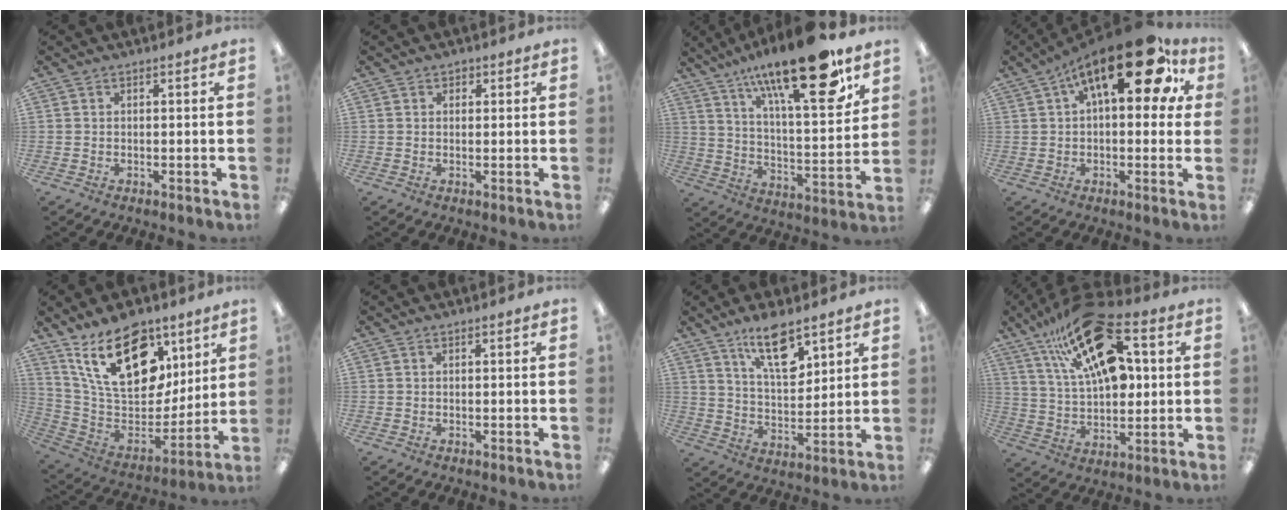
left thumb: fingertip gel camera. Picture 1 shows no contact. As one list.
[{"total": 1.2, "force": [0.6, 1.0, 0.2], "torque": [0.004, 0.000, 0.009]}, {"total": 23.0, "force": [15.3, 6.2, 16.0], "torque": [-0.244, -0.098, 0.244]}, {"total": 19.2, "force": [8.7, 7.6, 15.3], "torque": [-0.222, -0.030, 0.134]}, {"total": 22.7, "force": [12.4, 12.8, 14.0], "torque": [-0.250, -0.065, 0.224]}, {"total": 0.0}, {"total": 12.4, "force": [8.2, 5.0, 7.8], "torque": [-0.121, -0.040, 0.141]}, {"total": 23.6, "force": [11.7, 11.3, 17.1], "torque": [-0.283, -0.052, 0.200]}]